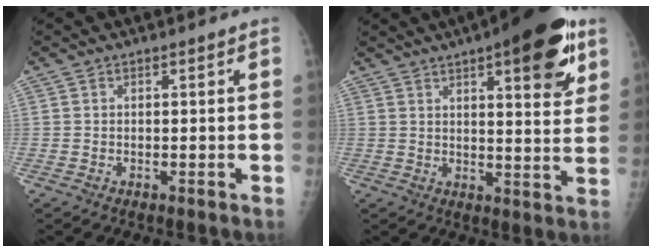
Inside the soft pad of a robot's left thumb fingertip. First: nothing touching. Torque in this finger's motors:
{"motor_torque": [2.24, 0.95, 1.51, -0.75, 0.27]}